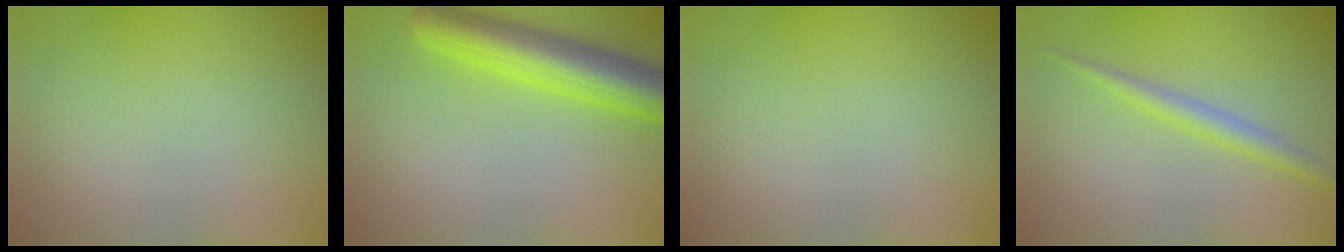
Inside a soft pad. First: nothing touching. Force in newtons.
{"total": 6.0, "press": 6.0, "slide": 0.3}
{"total": 0.0}
{"total": 2.0, "press": 2.0, "slide": 0.0}